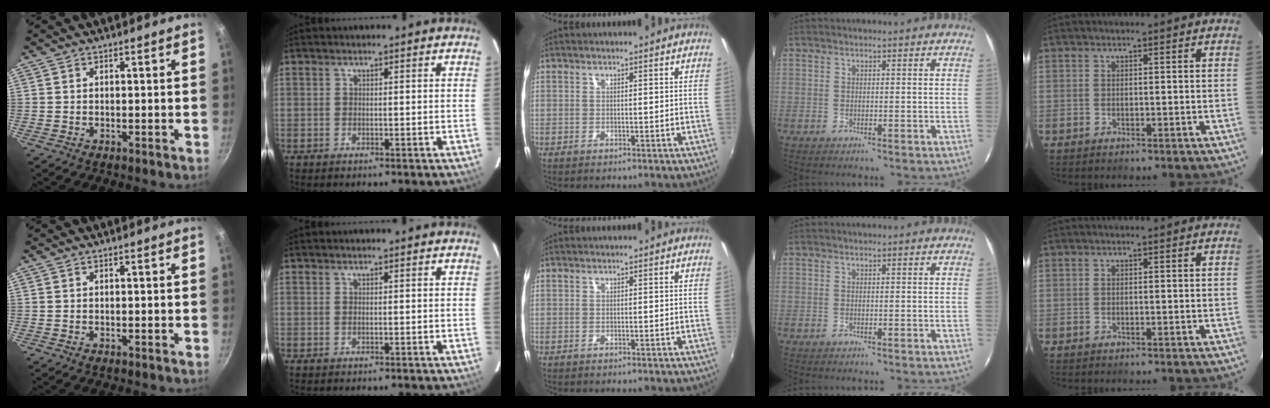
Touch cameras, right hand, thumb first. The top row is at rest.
{}